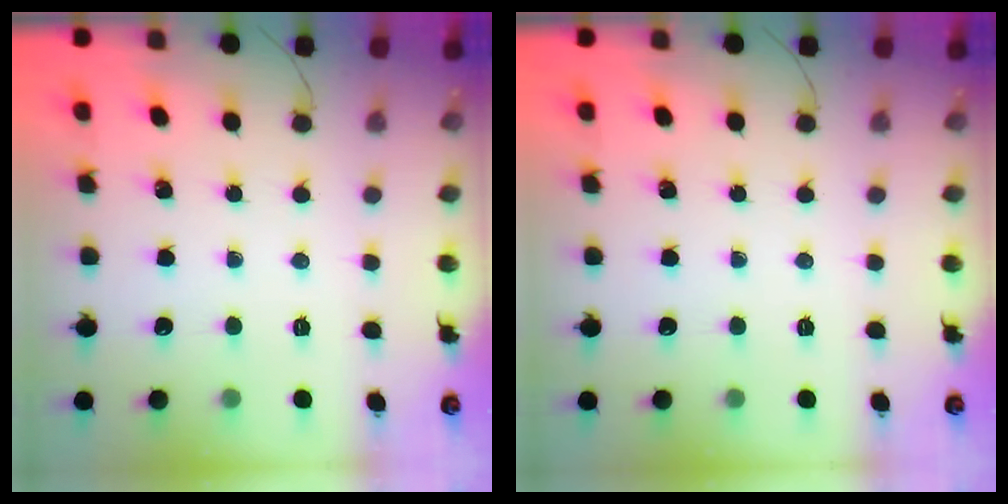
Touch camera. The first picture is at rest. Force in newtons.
{"total": 0.0}